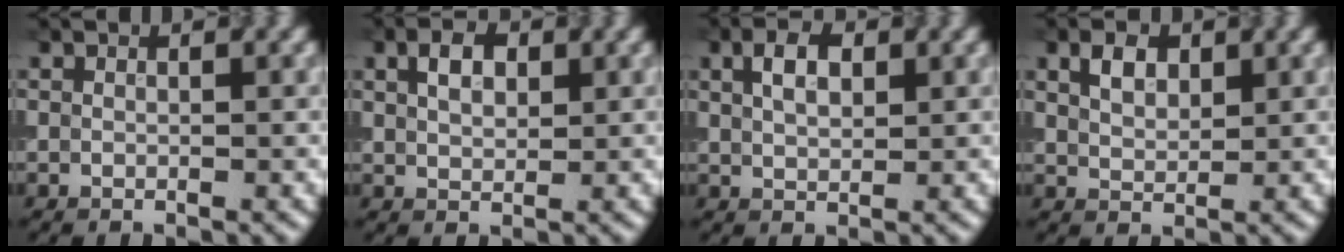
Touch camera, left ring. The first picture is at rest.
{"total": 2.7, "force": [1.0, 1.7, 1.9], "torque": [-0.036, 0.004, 0.017]}
{"total": 2.9, "force": [1.1, 1.7, 2.2], "torque": [-0.043, 0.005, 0.020]}
{"total": 2.4, "force": [1.2, 1.5, 1.5], "torque": [-0.029, 0.004, 0.023]}